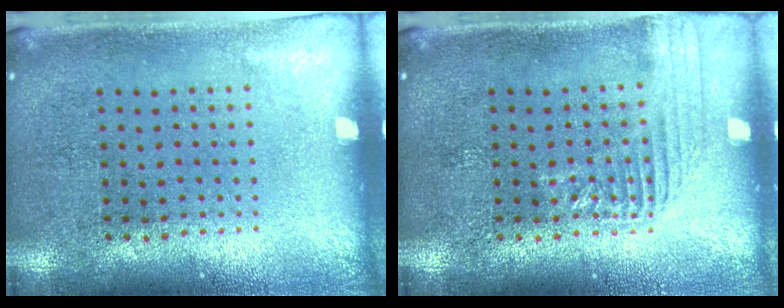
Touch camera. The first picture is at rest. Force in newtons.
{"total": 1.7, "press": 1.6, "slide": 0.2}